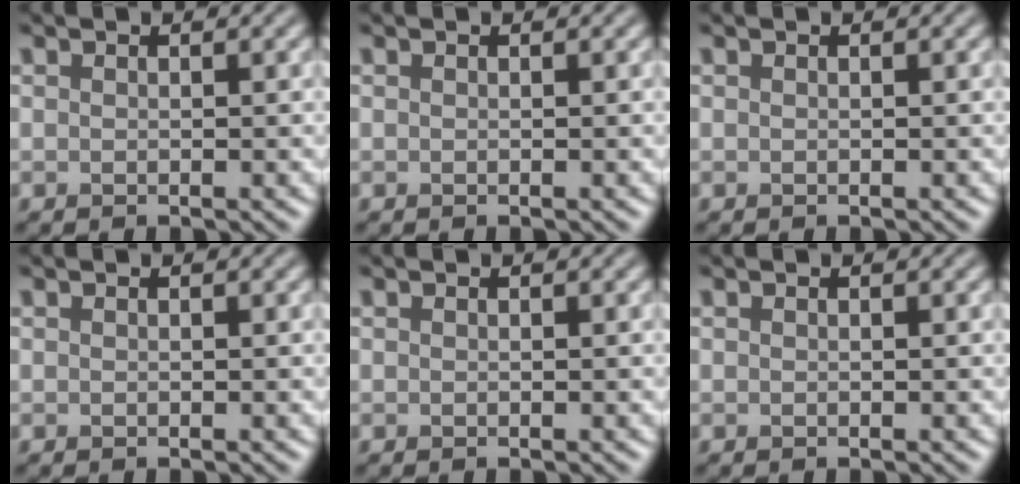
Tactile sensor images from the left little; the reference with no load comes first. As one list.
[{"total": 0.0}, {"total": 0.0}, {"total": 0.0}, {"total": 0.0}, {"total": 0.0}]